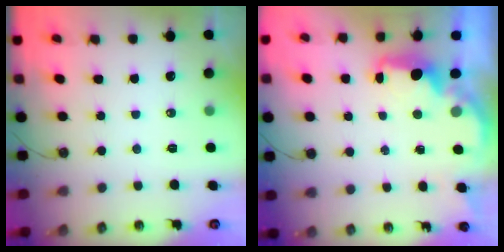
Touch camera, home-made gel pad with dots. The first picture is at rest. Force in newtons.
{"total": 2.3, "press": 2.1, "slide": 0.7}